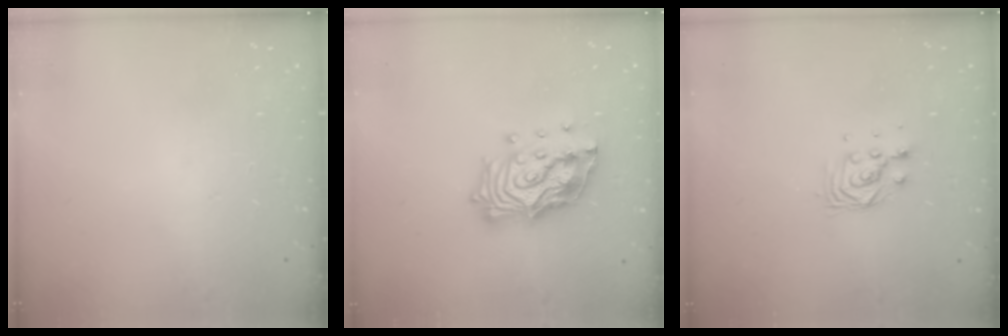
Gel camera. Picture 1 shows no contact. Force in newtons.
{"total": 17.7, "press": 17.6, "slide": 2.0}
{"total": 4.7, "press": 4.6, "slide": 0.6}